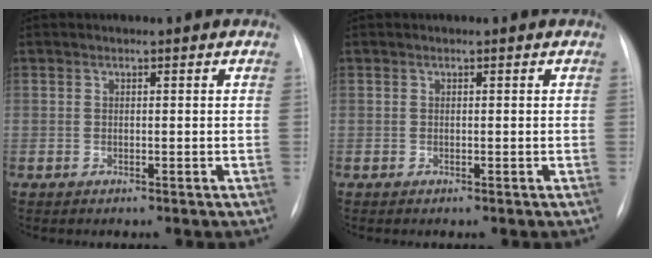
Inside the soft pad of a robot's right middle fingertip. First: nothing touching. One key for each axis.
{"total": 0.0}